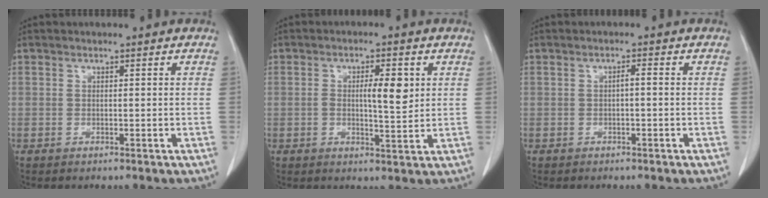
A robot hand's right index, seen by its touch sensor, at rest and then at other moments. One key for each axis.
{"total": 5.4, "fx": 1.0, "fy": 1.3, "fz": 5.1, "tx": -0.083, "ty": 0.001, "tz": 0.014}
{"total": 1.1, "fx": -0.2, "fy": 0.1, "fz": 1.0, "tx": -0.017, "ty": 0.003, "tz": -0.002}